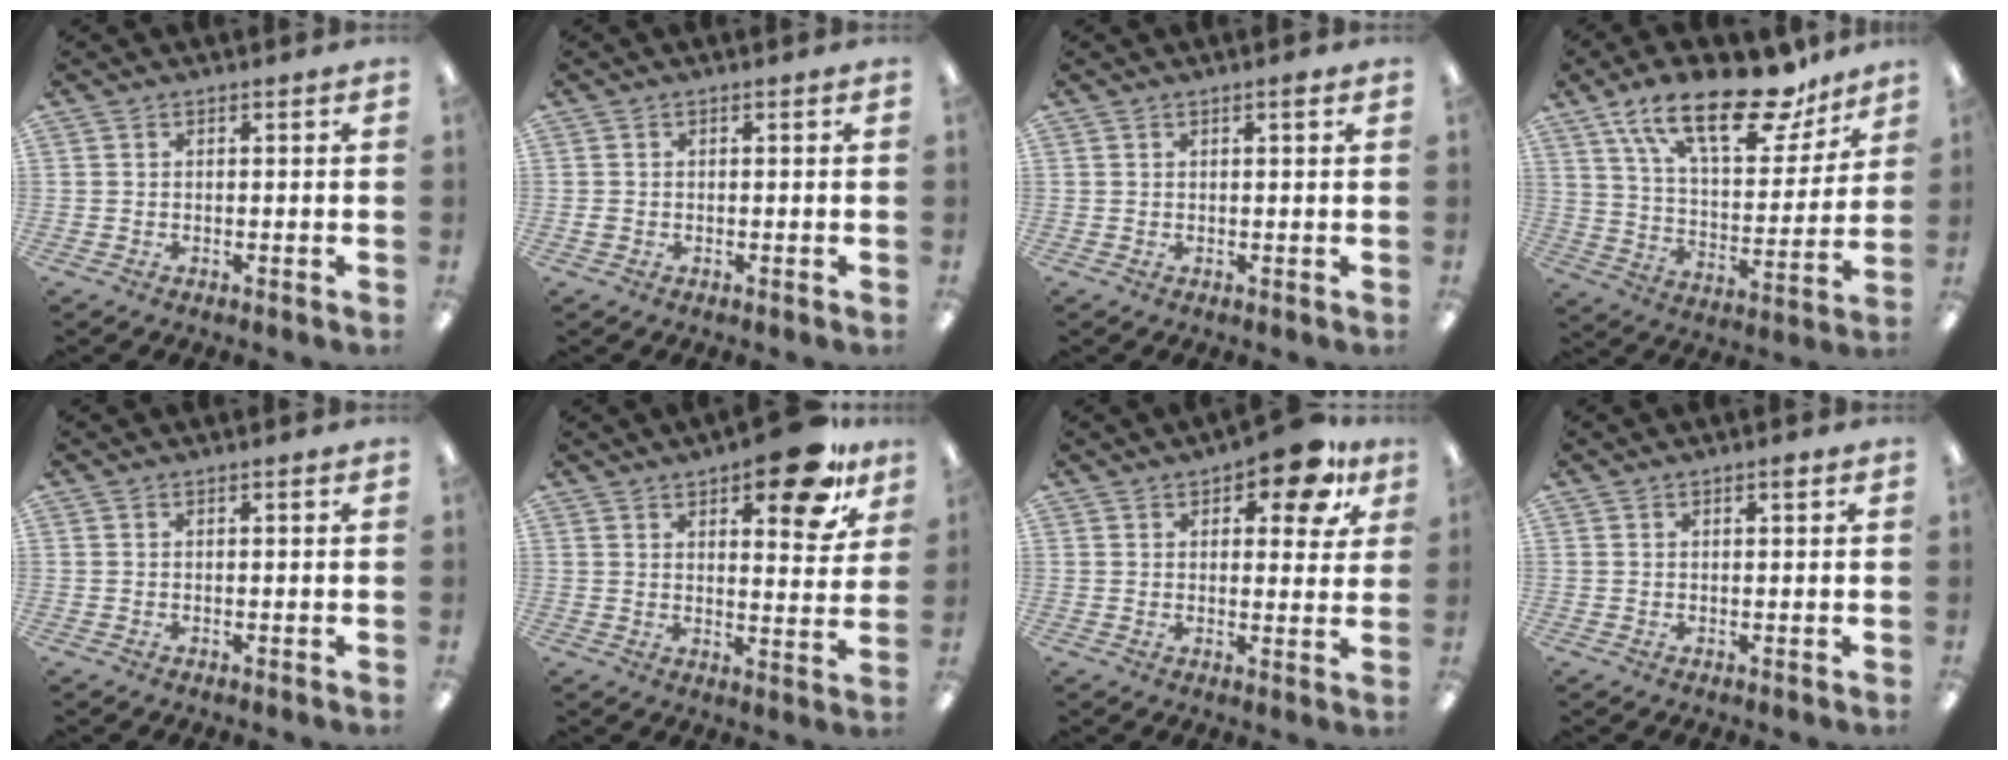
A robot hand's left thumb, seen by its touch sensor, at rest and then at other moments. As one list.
[{"total": 0.7, "force": [-0.1, 0.6, 0.3], "torque": [-0.005, 0.004, -0.004]}, {"total": 1.4, "force": [0.9, 0.2, 1.0], "torque": [-0.014, -0.001, 0.012]}, {"total": 23.4, "force": [15.6, 9.2, 14.7], "torque": [-0.233, -0.089, 0.265]}, {"total": 0.6, "force": [0.3, 0.1, 0.5], "torque": [-0.010, 0.002, 0.005]}, {"total": 14.2, "force": [9.5, 5.1, 9.3], "torque": [-0.113, -0.053, 0.152]}, {"total": 10.7, "force": [6.6, 4.5, 7.1], "torque": [-0.086, -0.026, 0.108]}, {"total": 1.5, "force": [1.0, 0.4, 1.0], "torque": [-0.014, -0.002, 0.014]}]